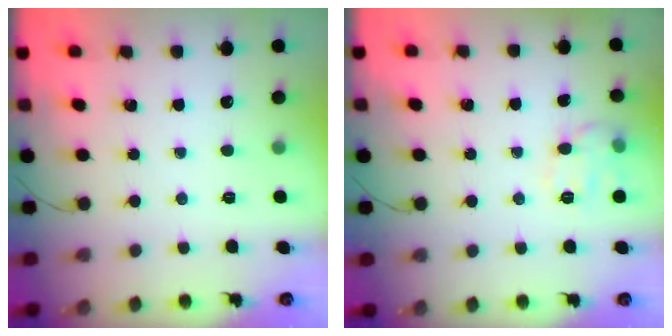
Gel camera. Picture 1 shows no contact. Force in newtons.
{"total": 9.4, "press": 9.3, "slide": 0.9}